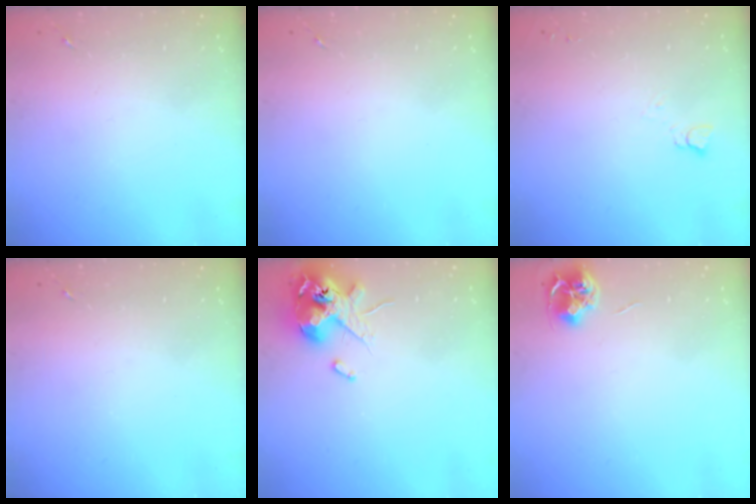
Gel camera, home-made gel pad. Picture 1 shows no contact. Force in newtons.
{"total": 0.0}
{"total": 2.8, "press": 2.7, "slide": 0.3}
{"total": 0.0}
{"total": 12.7, "press": 12.5, "slide": 2.2}
{"total": 7.1, "press": 7.1, "slide": 0.4}